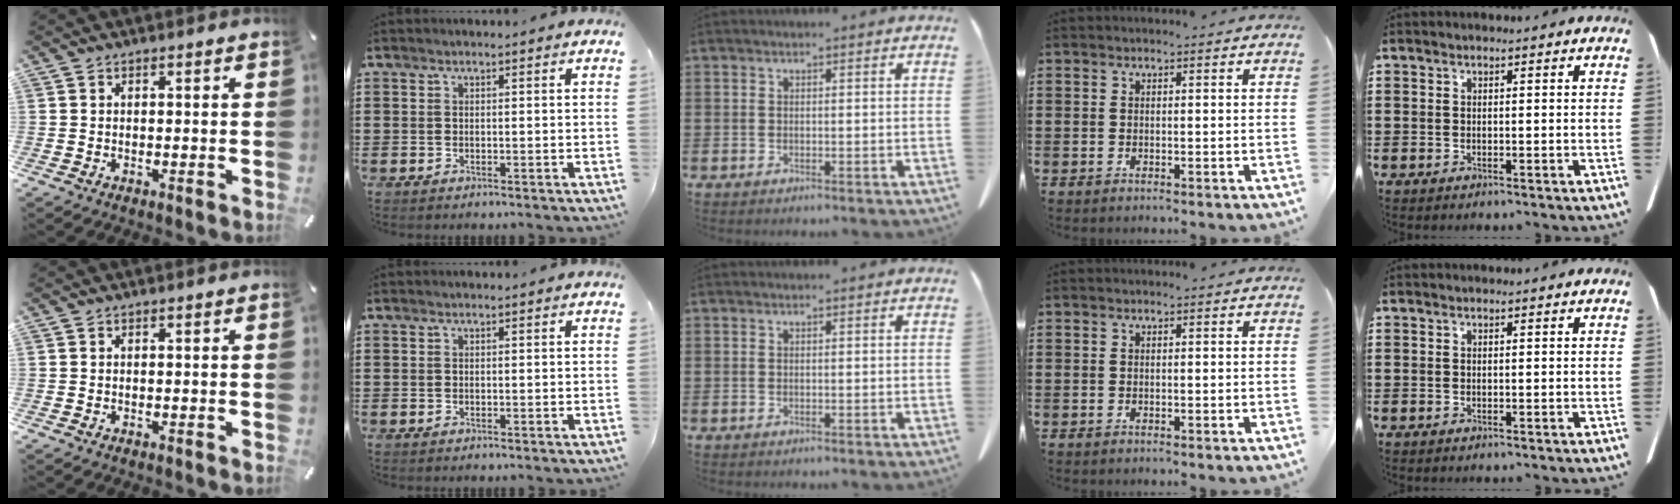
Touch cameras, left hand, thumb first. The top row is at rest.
{}